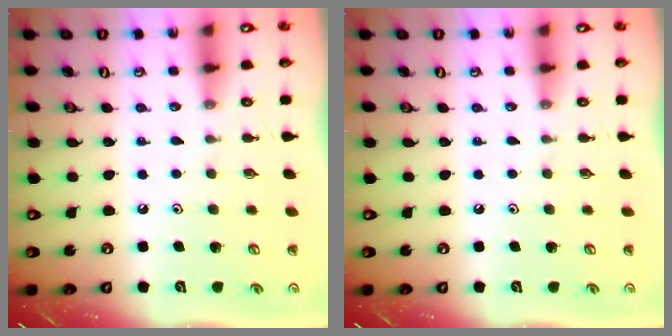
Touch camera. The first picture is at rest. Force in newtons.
{"total": 0.0}